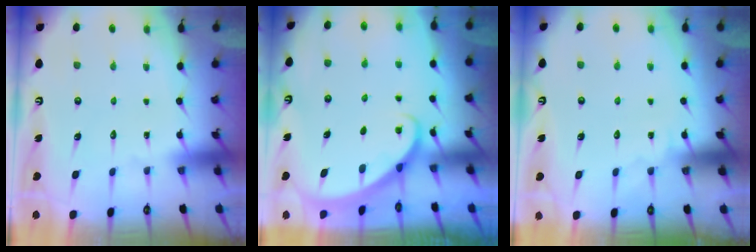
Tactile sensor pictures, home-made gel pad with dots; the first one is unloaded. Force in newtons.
{"total": 2.1, "press": 2.1, "slide": 0.1}
{"total": 2.4, "press": 2.4, "slide": 0.2}